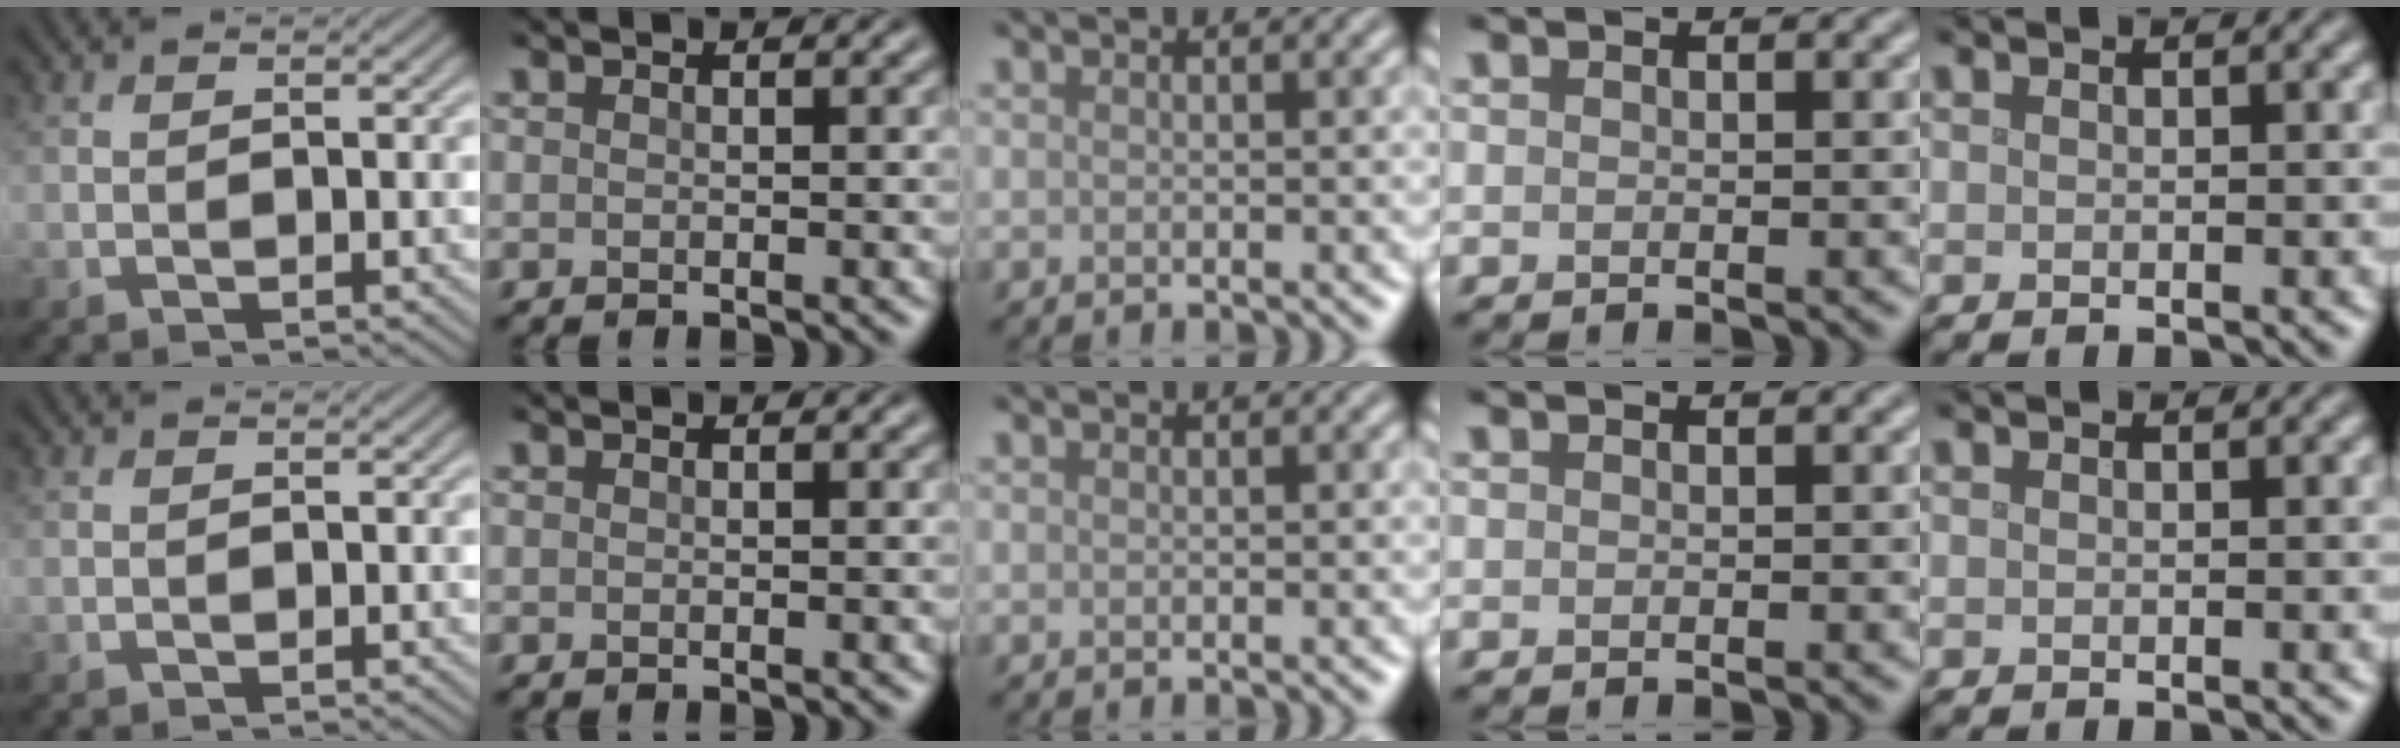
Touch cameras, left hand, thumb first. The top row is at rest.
{}